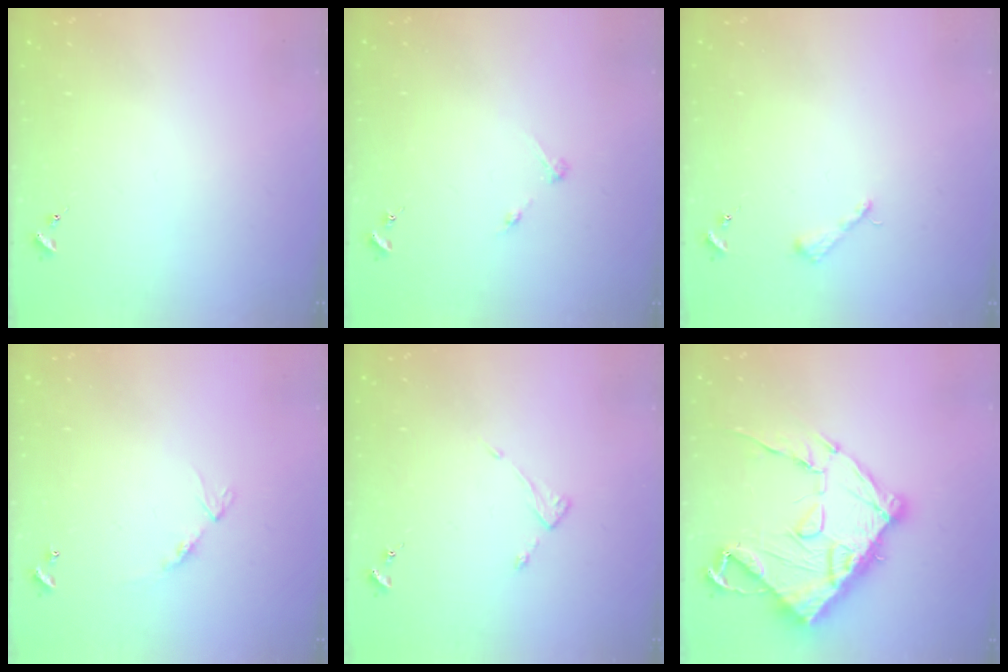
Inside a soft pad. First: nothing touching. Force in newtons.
{"total": 2.8, "press": 2.8, "slide": 0.3}
{"total": 3.6, "press": 3.6, "slide": 0.4}
{"total": 8.4, "press": 8.4, "slide": 0.6}
{"total": 2.6, "press": 2.6, "slide": 0.3}
{"total": 20.9, "press": 20.8, "slide": 2.3}